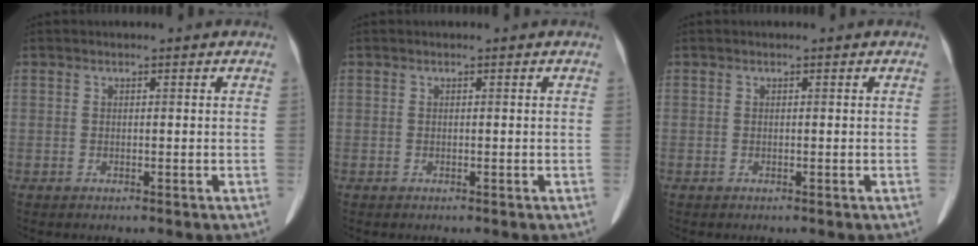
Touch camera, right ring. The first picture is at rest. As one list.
[{"total": 0.0}, {"total": 0.0}]